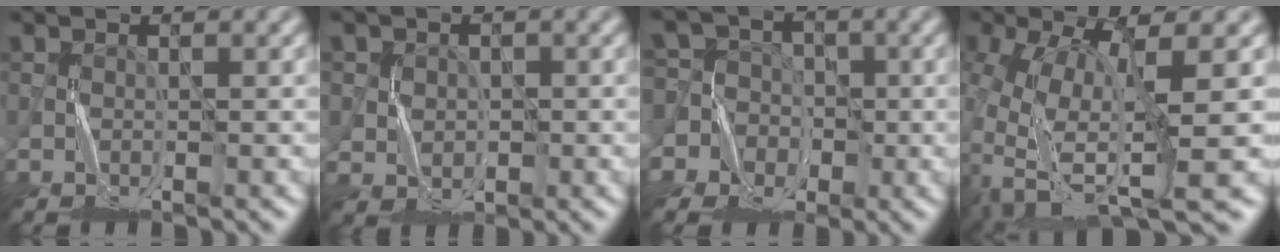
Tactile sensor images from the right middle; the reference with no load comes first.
{"total": 3.5, "force": [1.0, 3.3, 0.9], "torque": [-0.032, 0.004, 0.022]}
{"total": 6.9, "force": [-0.3, 6.7, 1.7], "torque": [-0.040, 0.052, -0.068]}
{"total": 8.7, "force": [-2.5, 2.9, 7.8], "torque": [-0.160, -0.008, -0.049]}